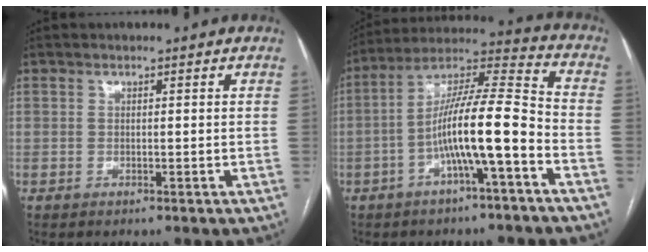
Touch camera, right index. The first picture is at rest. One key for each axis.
{"total": 13.2, "fx": -4.4, "fy": 1.0, "fz": 12.5, "tx": -0.220, "ty": 0.026, "tz": -0.078}